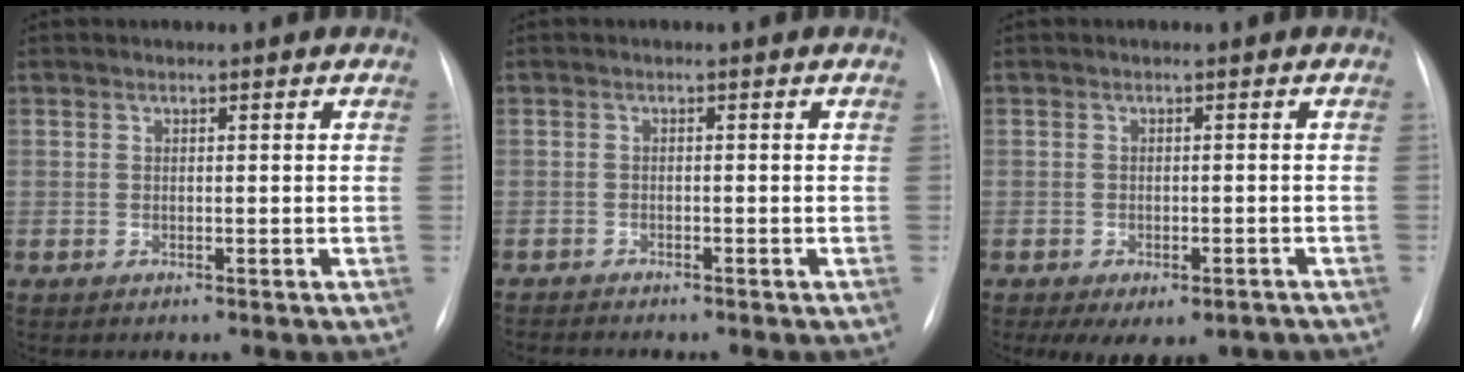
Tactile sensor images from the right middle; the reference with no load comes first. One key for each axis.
{"total": 2.2, "fx": -2.2, "fy": 0.1, "fz": 0.3, "tx": -0.003, "ty": -0.008, "tz": -0.034}
{"total": 6.9, "fx": -4.8, "fy": 3.5, "fz": 3.5, "tx": -0.037, "ty": 0.008, "tz": -0.061}